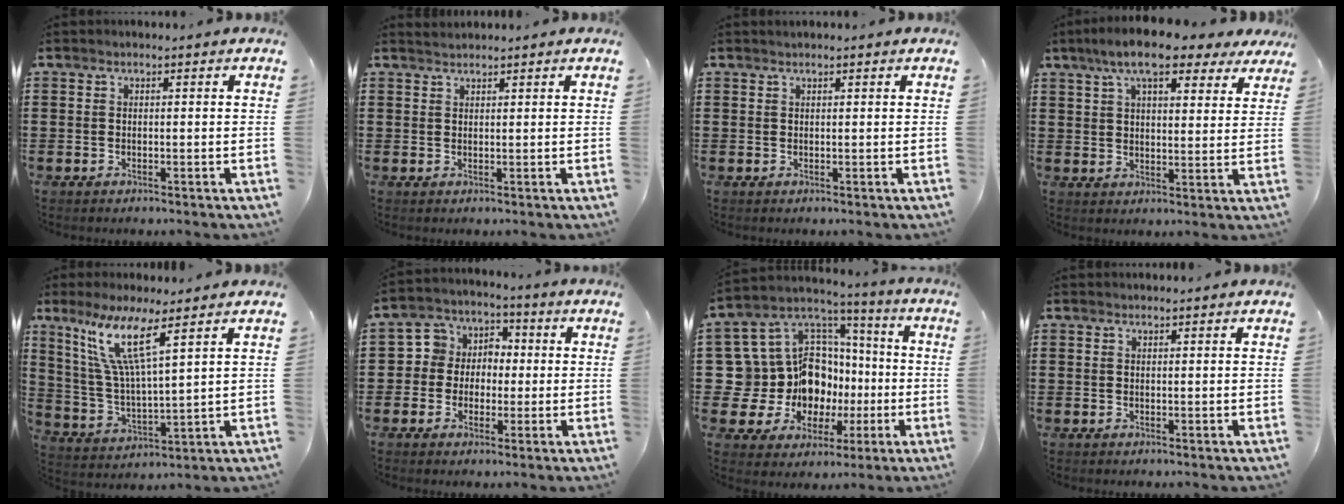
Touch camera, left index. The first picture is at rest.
{"total": 1.2, "force": [1.2, 0.1, 0.1], "torque": [-0.003, 0.002, 0.024]}
{"total": 0.6, "force": [0.6, 0.0, 0.3], "torque": [-0.005, 0.000, 0.012]}
{"total": 9.4, "force": [7.2, 2.5, 5.5], "torque": [-0.113, -0.007, 0.128]}
{"total": 10.9, "force": [7.1, 1.1, 8.2], "torque": [-0.185, -0.029, 0.120]}
{"total": 3.9, "force": [-0.6, 3.8, 0.3], "torque": [-0.028, 0.013, -0.020]}
{"total": 15.8, "force": [-2.1, 14.3, 6.4], "torque": [-0.147, -0.025, -0.007]}
{"total": 0.7, "force": [0.7, 0.1, 0.0], "torque": [-0.001, 0.000, 0.015]}